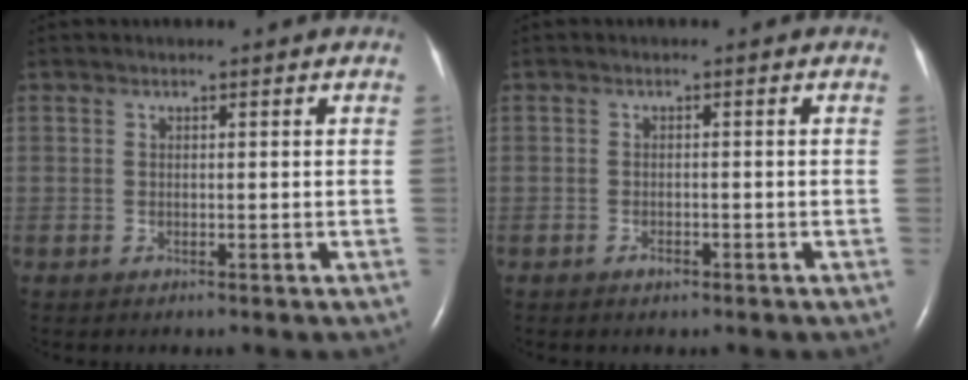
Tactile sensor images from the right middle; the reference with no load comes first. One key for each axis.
{"total": 1.0, "fx": -0.7, "fy": 0.4, "fz": 0.6, "tx": -0.011, "ty": 0.000, "tz": -0.009}